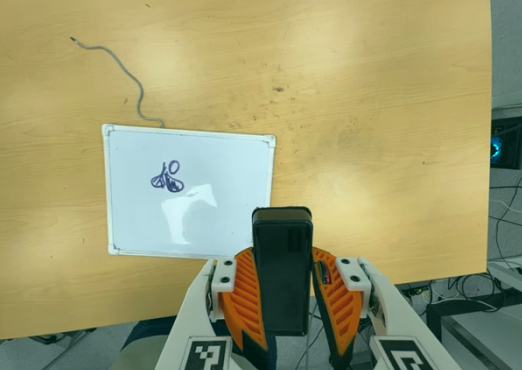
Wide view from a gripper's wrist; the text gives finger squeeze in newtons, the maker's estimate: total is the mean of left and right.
{"total": 10.3, "left": 8.4, "right": 12.2}